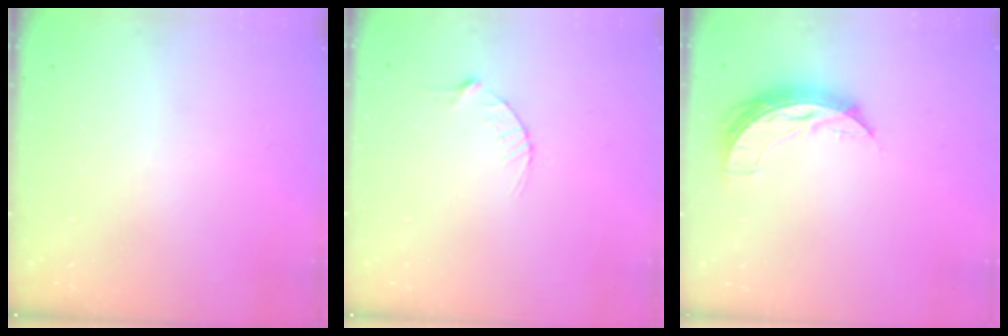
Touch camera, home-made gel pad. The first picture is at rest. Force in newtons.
{"total": 2.9, "press": 2.9, "slide": 0.4}
{"total": 7.0, "press": 7.0, "slide": 0.7}